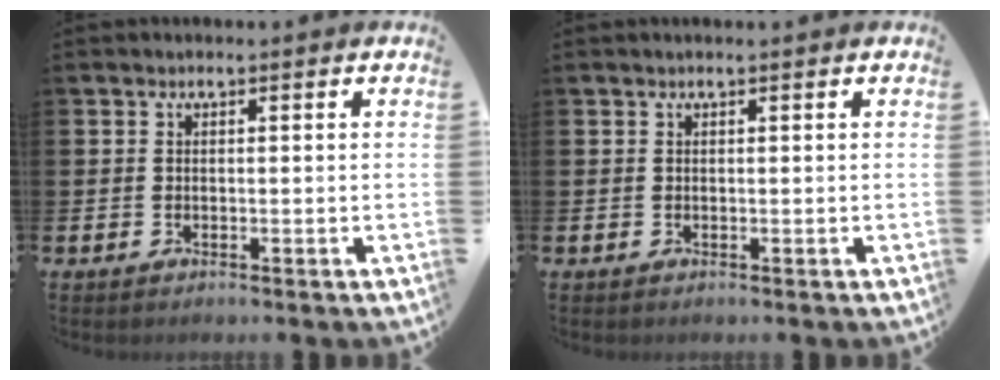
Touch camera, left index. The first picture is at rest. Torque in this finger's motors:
{"motor_torque": [0.40, -0.60, 0.04, -0.01]}